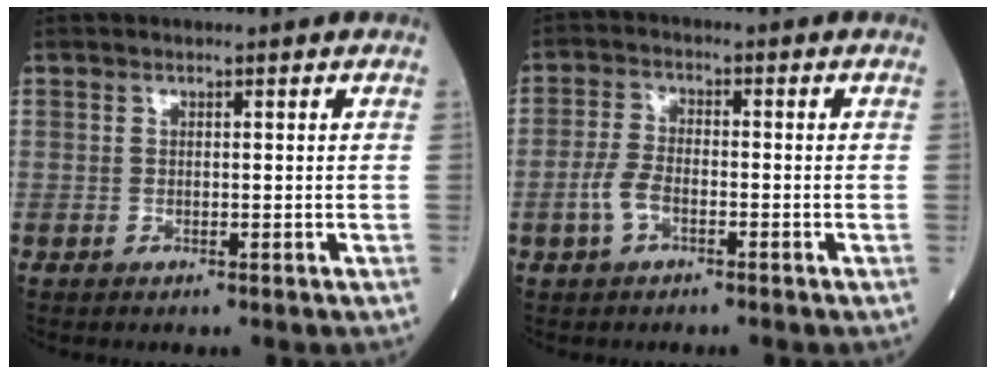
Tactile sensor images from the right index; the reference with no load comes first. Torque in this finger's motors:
{"motor_torque": [0.04, -0.11, 0.37, 0.09]}